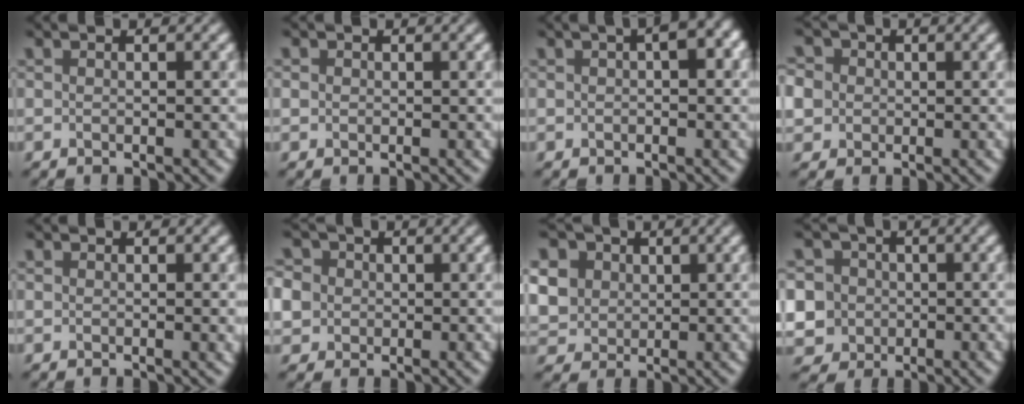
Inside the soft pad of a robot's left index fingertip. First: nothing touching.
{"total": 0.7, "force": [0.2, 0.7, 0.1], "torque": [0.003, 0.000, 0.000]}
{"total": 3.0, "force": [0.7, 1.3, 2.6], "torque": [-0.028, 0.011, 0.008]}
{"total": 6.0, "force": [1.2, 5.4, 2.5], "torque": [-0.063, 0.028, -0.003]}
{"total": 0.9, "force": [0.2, 0.3, 0.8], "torque": [-0.006, -0.004, 0.003]}
{"total": 6.8, "force": [1.1, 6.0, 2.9], "torque": [-0.070, 0.028, -0.005]}
{"total": 10.4, "force": [4.0, 8.4, 4.8], "torque": [-0.125, 0.023, 0.064]}
{"total": 8.9, "force": [-0.3, 8.5, 2.7], "torque": [-0.071, 0.014, -0.027]}